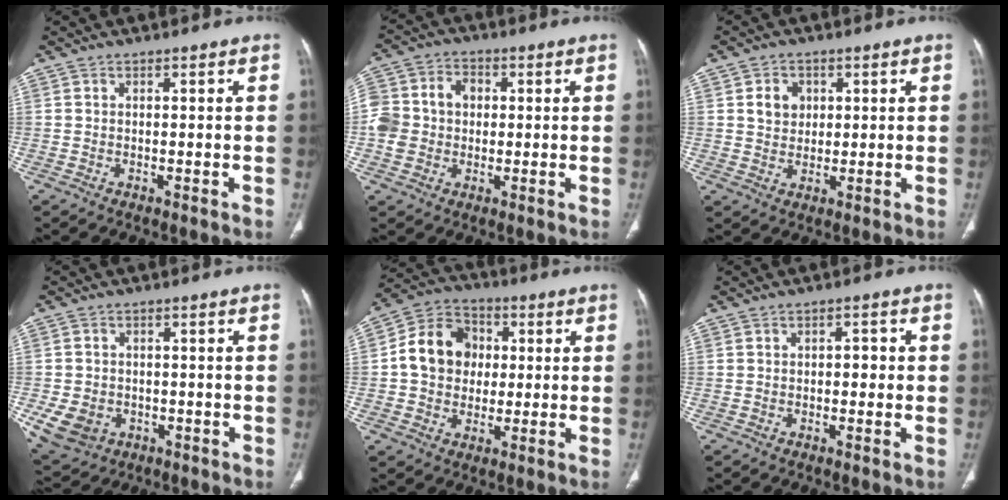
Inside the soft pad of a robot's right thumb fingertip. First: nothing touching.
{"total": 10.7, "force": [0.3, 9.1, 5.6], "torque": [-0.095, 0.027, 0.000]}
{"total": 4.8, "force": [1.4, 4.0, 2.2], "torque": [-0.015, -0.004, 0.025]}
{"total": 8.3, "force": [-2.5, 6.7, 4.2], "torque": [-0.081, 0.010, -0.028]}
{"total": 12.7, "force": [0.9, 10.7, 6.8], "torque": [-0.092, 0.022, 0.007]}
{"total": 2.3, "force": [0.0, 1.4, 1.8], "torque": [-0.014, 0.005, -0.005]}